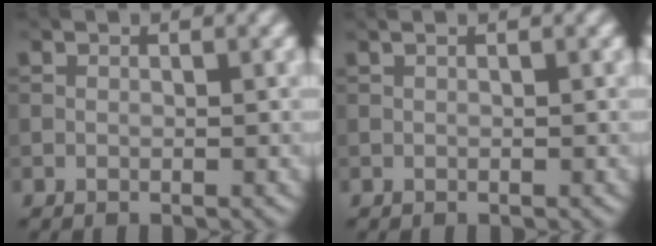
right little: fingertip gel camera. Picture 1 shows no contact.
{"total": 0.6, "force": [0.3, 0.2, 0.4], "torque": [-0.011, 0.002, 0.003]}